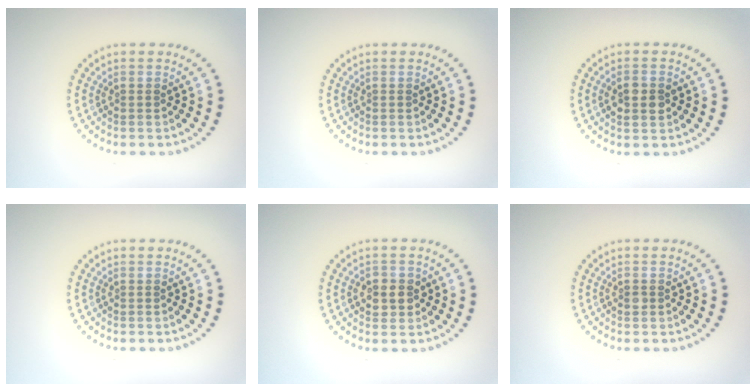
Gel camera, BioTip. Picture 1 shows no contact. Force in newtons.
{"total": 0.0}
{"total": 2.1, "press": 2.1, "slide": 0.2}
{"total": 0.0}
{"total": 2.2, "press": 2.2, "slide": 0.3}
{"total": 0.8, "press": 0.8, "slide": 0.2}